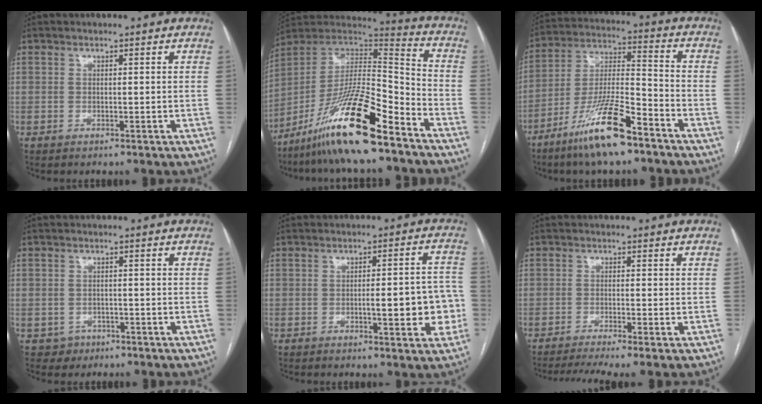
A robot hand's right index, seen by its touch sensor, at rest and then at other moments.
{"total": 20.6, "force": [-13.7, 2.5, 15.2], "torque": [-0.292, -0.013, -0.245]}
{"total": 14.2, "force": [-9.3, 1.8, 10.5], "torque": [-0.212, -0.020, -0.173]}
{"total": 2.8, "force": [-1.3, 2.4, -0.1], "torque": [0.009, 0.012, -0.018]}
{"total": 8.8, "force": [-1.8, 2.1, 8.4], "torque": [-0.099, 0.019, -0.020]}
{"total": 6.3, "force": [-4.8, -0.5, 4.0], "torque": [-0.063, -0.007, -0.076]}